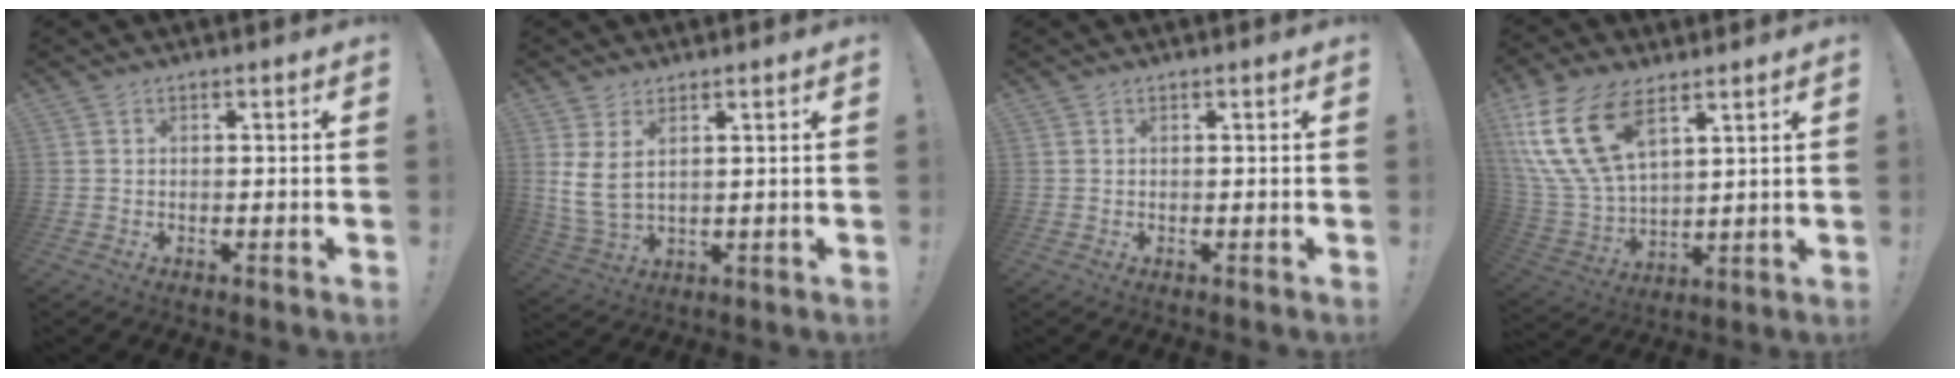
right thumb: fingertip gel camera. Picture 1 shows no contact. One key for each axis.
{"total": 7.0, "fx": 3.1, "fy": 3.1, "fz": 5.5, "tx": -0.110, "ty": -0.018, "tz": 0.063}
{"total": 0.0}
{"total": 19.9, "fx": 9.6, "fy": 11.1, "fz": 13.4, "tx": -0.292, "ty": -0.041, "tz": 0.182}